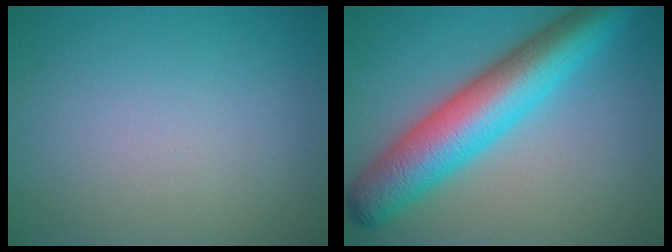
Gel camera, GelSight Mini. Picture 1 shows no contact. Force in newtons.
{"total": 9.6, "press": 9.6, "slide": 0.1}